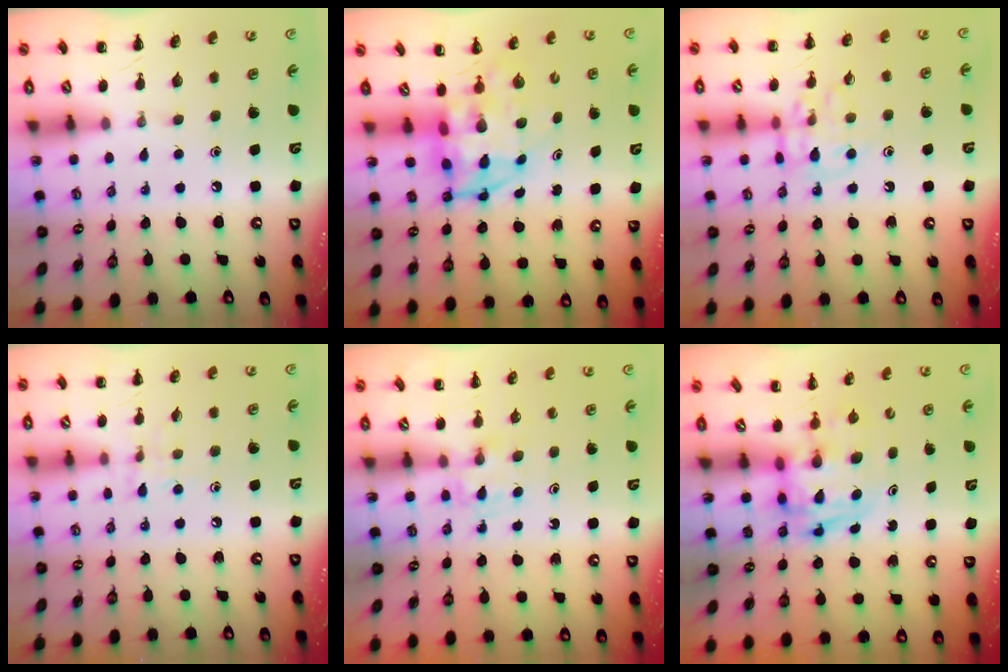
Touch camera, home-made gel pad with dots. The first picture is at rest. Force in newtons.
{"total": 4.5, "press": 4.2, "slide": 1.5}
{"total": 11.2, "press": 11.1, "slide": 0.9}
{"total": 5.2, "press": 5.0, "slide": 1.2}
{"total": 3.5, "press": 3.4, "slide": 1.0}
{"total": 2.9, "press": 2.9, "slide": 0.5}